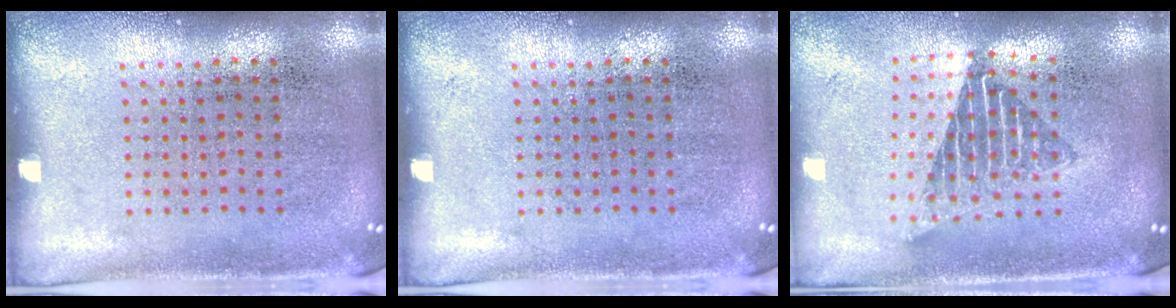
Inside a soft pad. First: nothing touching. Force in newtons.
{"total": 0.0}
{"total": 1.6, "press": 1.3, "slide": 0.9}